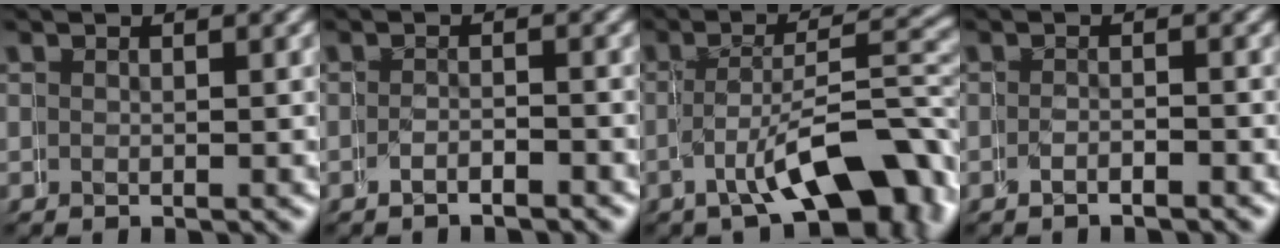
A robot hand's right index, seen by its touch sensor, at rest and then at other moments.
{"total": 1.5, "force": [-1.5, 0.0, 0.0], "torque": [0.006, 0.006, -0.030]}
{"total": 7.2, "force": [-3.7, 2.8, 5.5], "torque": [-0.078, -0.015, -0.049]}
{"total": 1.2, "force": [-1.2, -0.1, -0.1], "torque": [0.008, 0.007, -0.024]}